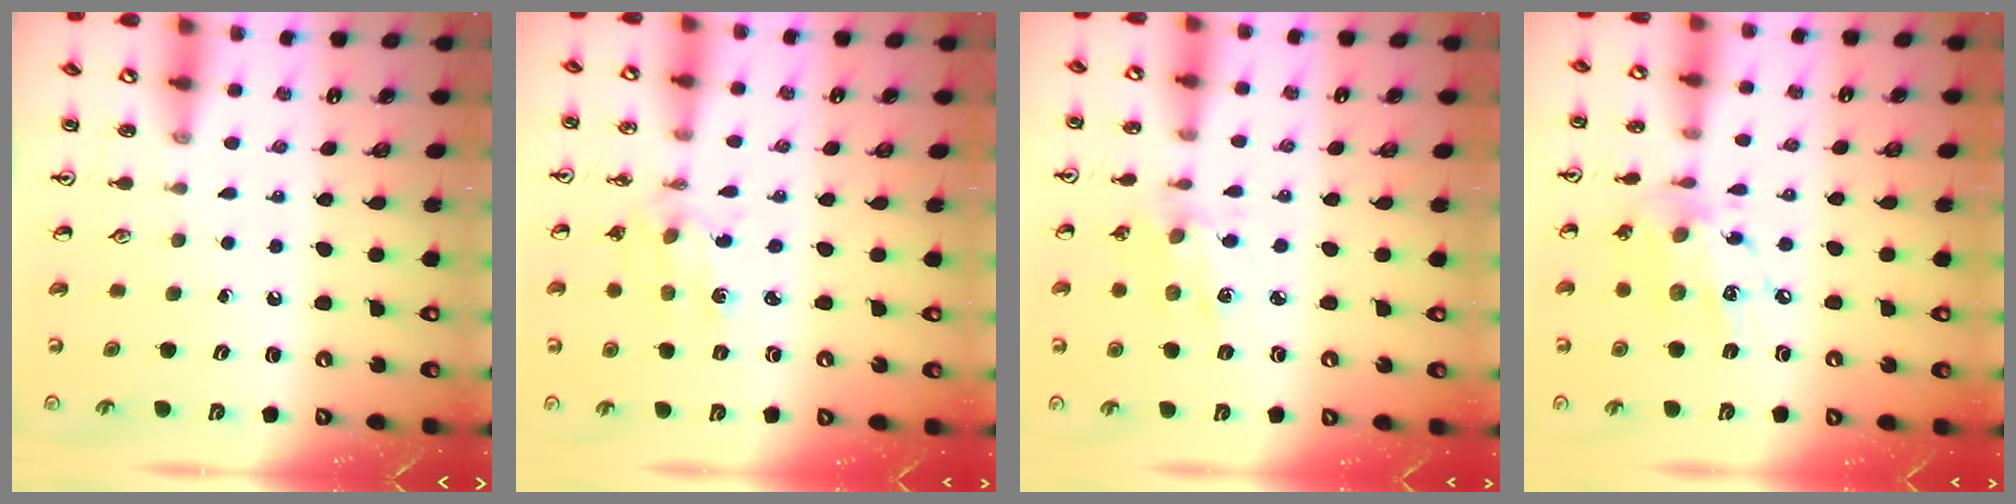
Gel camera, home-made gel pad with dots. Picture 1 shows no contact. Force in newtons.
{"total": 2.3, "press": 2.3, "slide": 0.4}
{"total": 2.7, "press": 2.6, "slide": 0.8}
{"total": 13.2, "press": 13.2, "slide": 0.9}